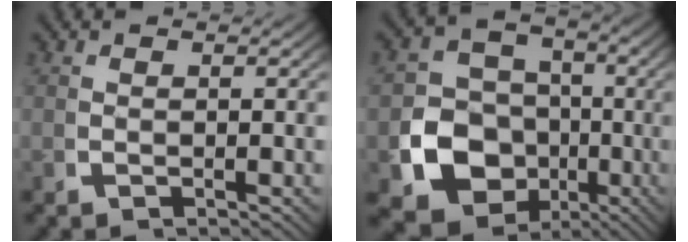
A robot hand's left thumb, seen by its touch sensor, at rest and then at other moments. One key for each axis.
{"total": 14.7, "fx": -4.6, "fy": 12.6, "fz": 6.0, "tx": -0.155, "ty": -0.072, "tz": -0.065}